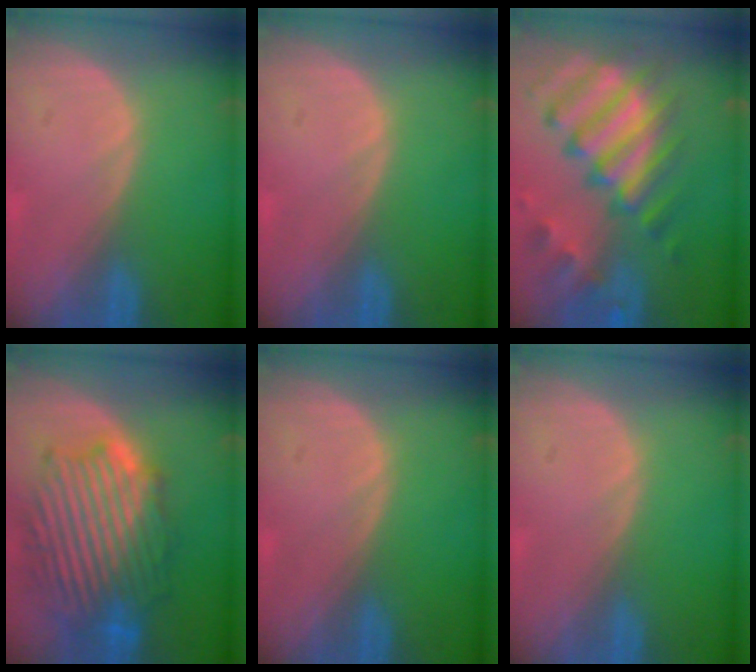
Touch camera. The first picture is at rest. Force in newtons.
{"total": 0.0}
{"total": 12.0, "press": 10.4, "slide": 6.0}
{"total": 12.9, "press": 12.8, "slide": 1.1}
{"total": 0.0}
{"total": 0.0}